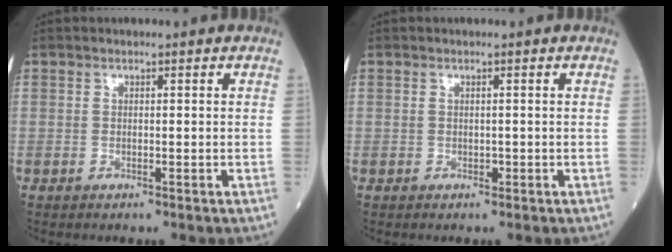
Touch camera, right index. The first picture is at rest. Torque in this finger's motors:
{"motor_torque": [0.12, 0.01, 0.06, 0.02]}